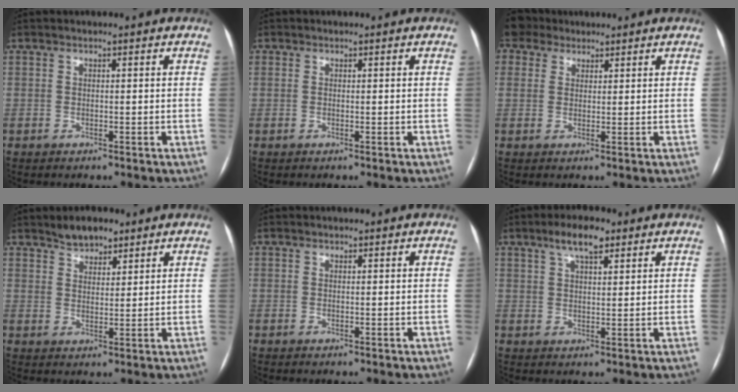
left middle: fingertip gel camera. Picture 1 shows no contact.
{"total": 0.0}
{"total": 4.9, "force": [3.7, 3.2, 0.5], "torque": [-0.017, 0.028, 0.073]}
{"total": 4.3, "force": [3.4, 2.0, 1.6], "torque": [-0.027, 0.006, 0.062]}
{"total": 0.0}
{"total": 5.5, "force": [3.5, 1.7, 3.8], "torque": [-0.071, 0.013, 0.060]}